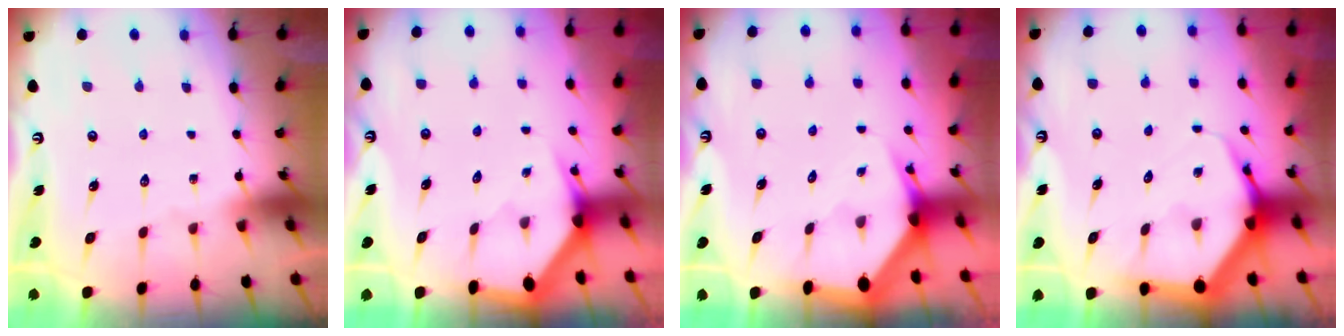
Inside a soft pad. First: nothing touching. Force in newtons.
{"total": 3.0, "press": 3.0, "slide": 0.1}
{"total": 3.6, "press": 3.6, "slide": 0.3}
{"total": 6.3, "press": 6.3, "slide": 0.7}